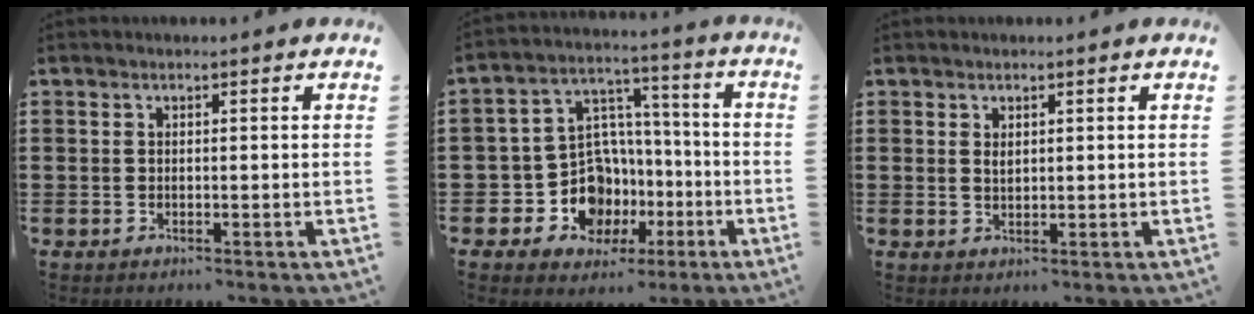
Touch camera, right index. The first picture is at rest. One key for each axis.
{"total": 11.1, "fx": -3.1, "fy": 9.4, "fz": 5.1, "tx": -0.145, "ty": -0.001, "tz": -0.043}
{"total": 1.3, "fx": 0.6, "fy": 0.8, "fz": 0.8, "tx": -0.010, "ty": 0.001, "tz": 0.009}